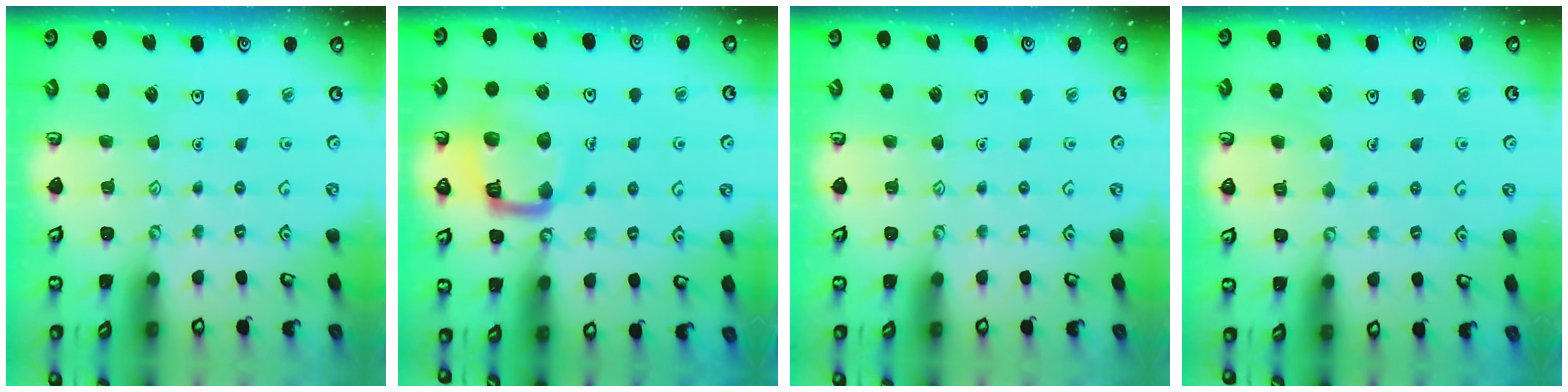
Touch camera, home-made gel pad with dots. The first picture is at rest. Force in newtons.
{"total": 14.3, "press": 14.3, "slide": 1.5}
{"total": 0.0}
{"total": 4.3, "press": 4.3, "slide": 0.3}